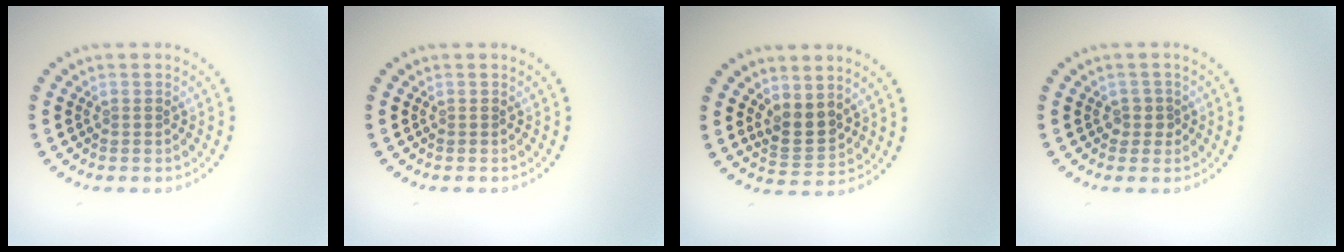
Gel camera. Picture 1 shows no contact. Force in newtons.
{"total": 0.0}
{"total": 2.6, "press": 2.2, "slide": 1.3}
{"total": 1.3, "press": 1.1, "slide": 0.7}